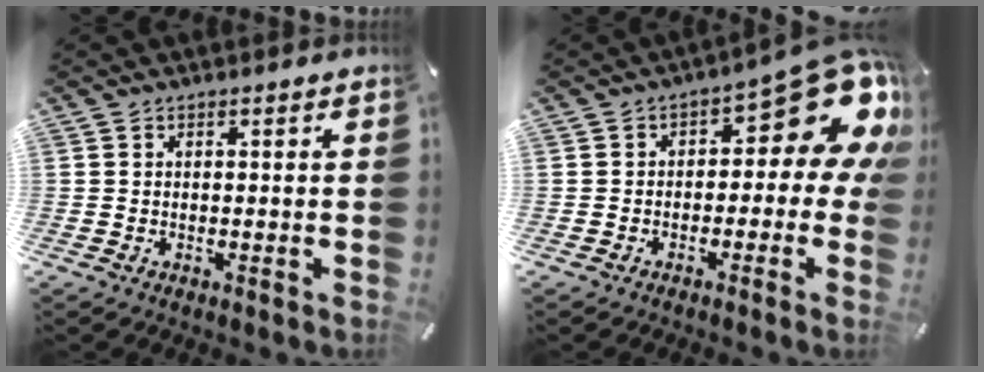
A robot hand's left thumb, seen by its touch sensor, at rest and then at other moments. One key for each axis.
{"total": 14.9, "fx": 6.2, "fy": 6.6, "fz": 11.8, "tx": -0.143, "ty": -0.048, "tz": 0.098}